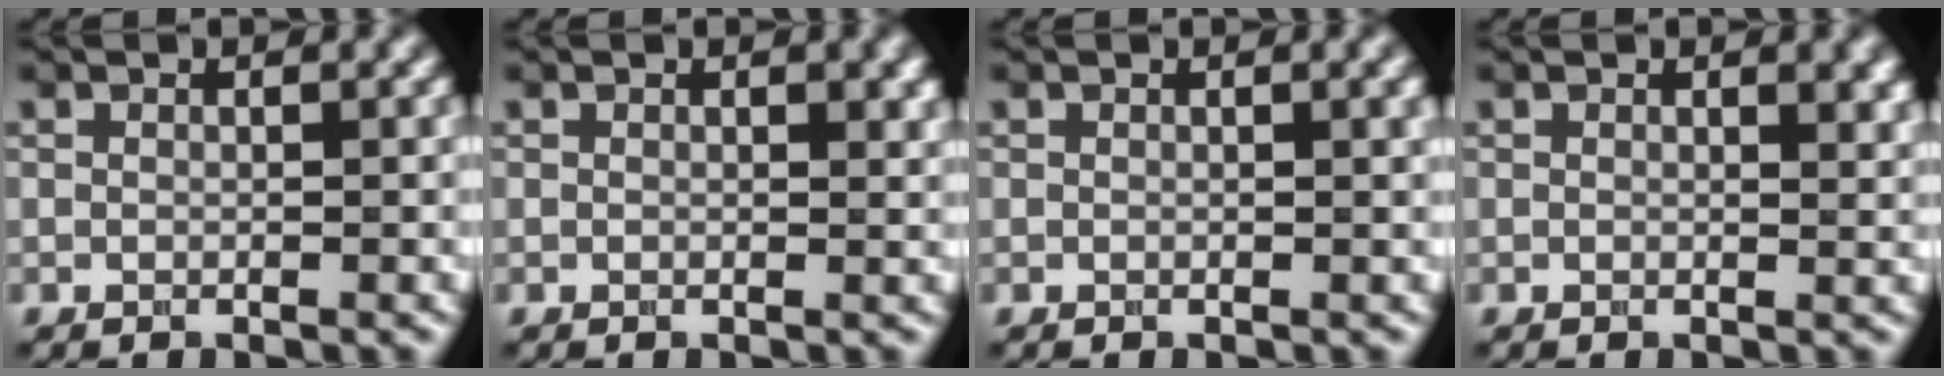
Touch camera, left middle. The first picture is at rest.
{"total": 1.1, "force": [0.5, 0.4, 0.9], "torque": [-0.010, -0.001, 0.008]}
{"total": 1.1, "force": [0.4, 0.2, 1.0], "torque": [-0.011, 0.003, 0.004]}
{"total": 1.9, "force": [0.9, 0.7, 1.5], "torque": [-0.013, -0.001, 0.014]}